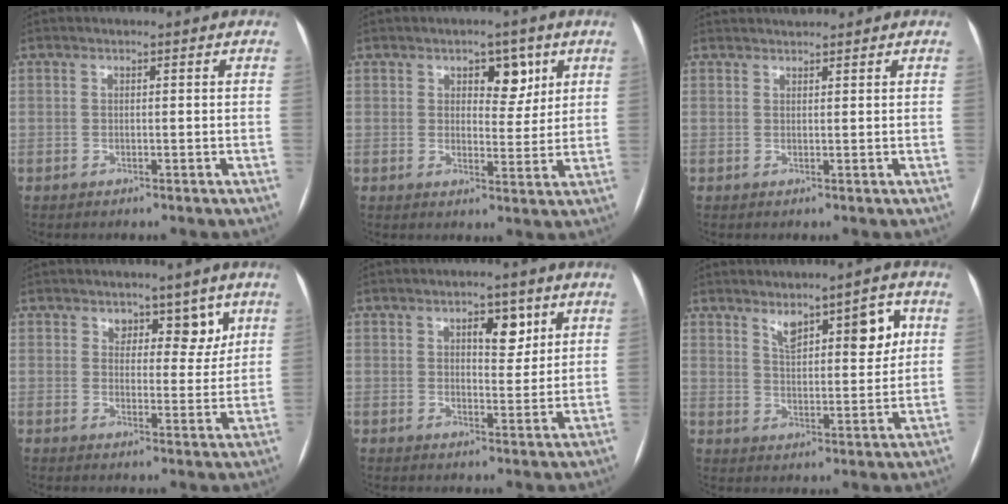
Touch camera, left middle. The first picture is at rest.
{"total": 5.0, "force": [2.6, 2.9, 3.2], "torque": [-0.032, 0.004, 0.034]}
{"total": 2.5, "force": [2.4, 0.6, 0.3], "torque": [-0.002, 0.024, 0.039]}
{"total": 5.1, "force": [3.4, 3.1, 2.2], "torque": [-0.004, 0.001, 0.047]}
{"total": 4.7, "force": [2.3, 2.4, 3.4], "torque": [-0.043, 0.005, 0.033]}
{"total": 8.9, "force": [4.6, 3.0, 7.0], "torque": [-0.092, 0.002, 0.072]}